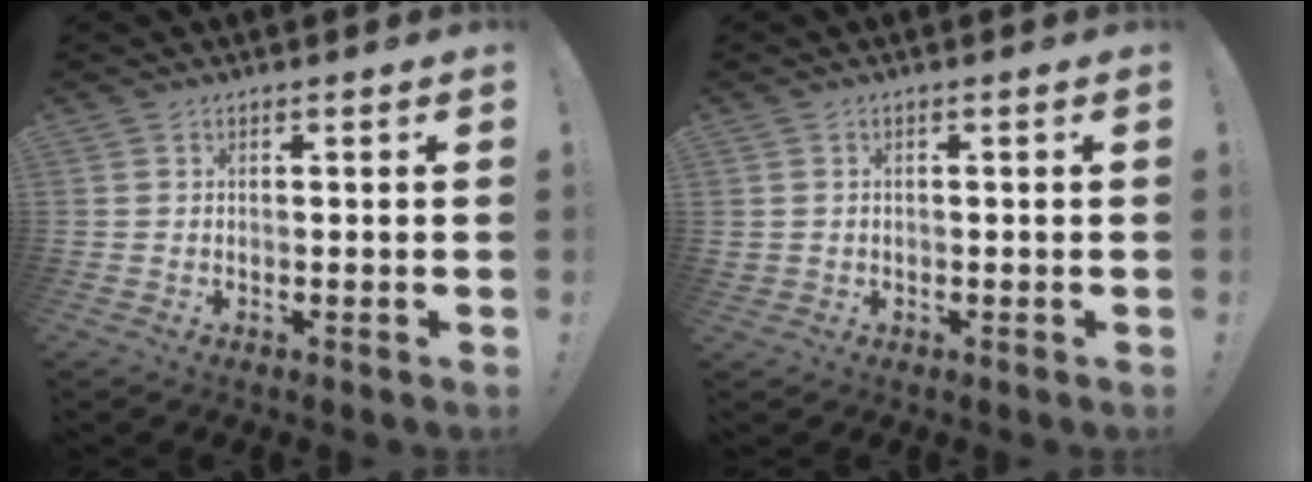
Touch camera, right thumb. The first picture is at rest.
{"total": 2.2, "force": [0.6, 2.0, 0.7], "torque": [-0.013, -0.006, 0.010]}